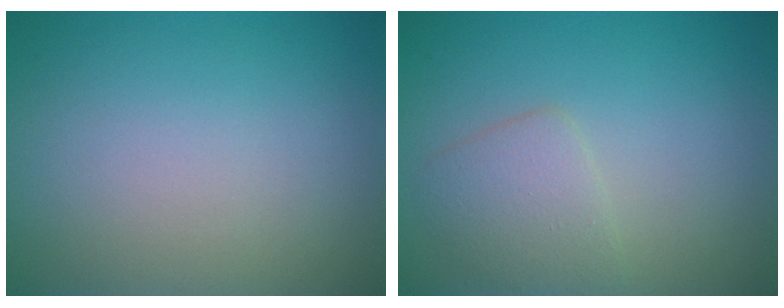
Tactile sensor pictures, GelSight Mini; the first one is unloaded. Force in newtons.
{"total": 2.5, "press": 2.5, "slide": 0.2}